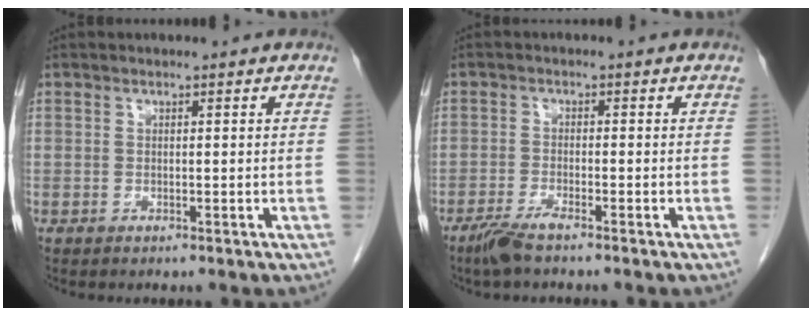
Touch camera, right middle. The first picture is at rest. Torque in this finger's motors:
{"motor_torque": [-0.15, -0.27, 0.04, 0.02]}